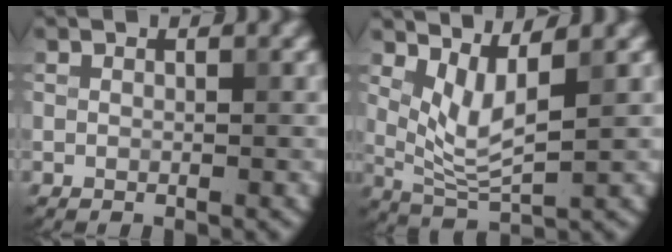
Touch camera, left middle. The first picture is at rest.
{"total": 3.7, "force": [1.7, 0.9, 3.2], "torque": [-0.076, -0.011, 0.042]}